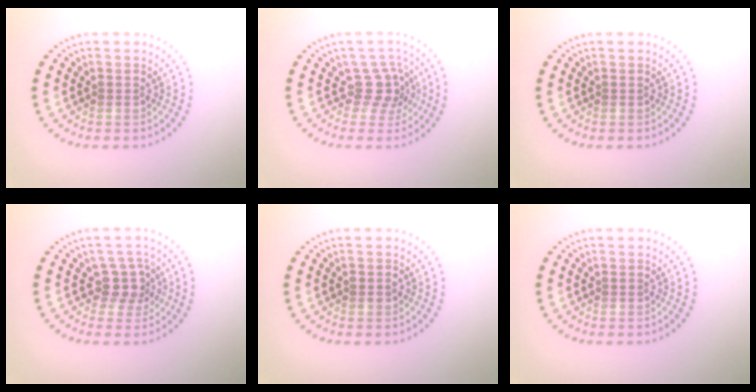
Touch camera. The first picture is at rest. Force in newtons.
{"total": 2.7, "press": 2.1, "slide": 1.7}
{"total": 0.0}
{"total": 2.4, "press": 2.0, "slide": 1.4}
{"total": 0.9, "press": 0.9, "slide": 0.1}
{"total": 0.0}